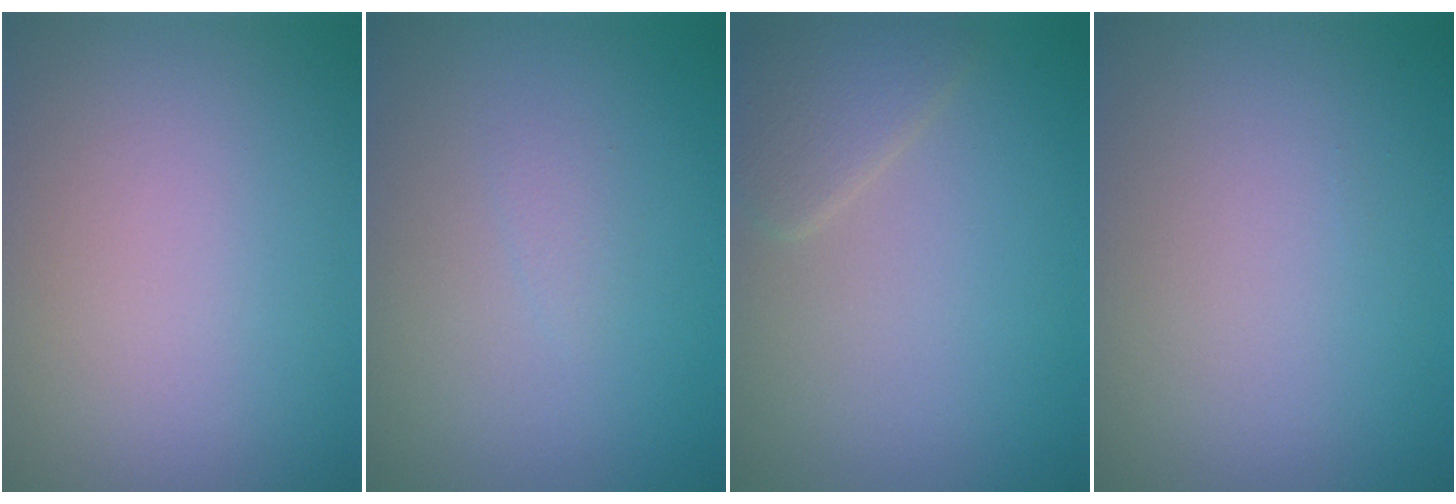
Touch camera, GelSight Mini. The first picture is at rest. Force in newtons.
{"total": 0.7, "press": 0.7, "slide": 0.1}
{"total": 2.2, "press": 2.2, "slide": 0.1}
{"total": 0.0}